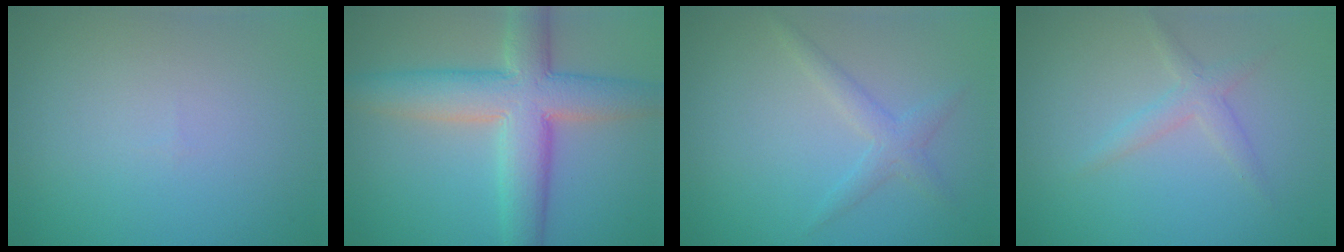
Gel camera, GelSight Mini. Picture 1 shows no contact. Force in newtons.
{"total": 8.4, "press": 8.4, "slide": 0.4}
{"total": 2.0, "press": 2.0, "slide": 0.0}
{"total": 1.8, "press": 1.8, "slide": 0.0}